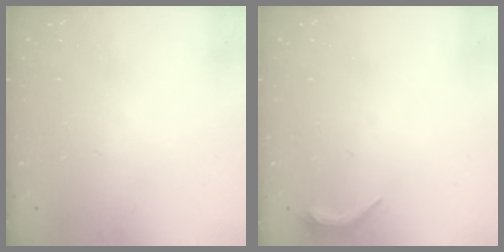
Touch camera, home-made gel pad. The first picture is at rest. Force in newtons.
{"total": 4.6, "press": 4.5, "slide": 0.9}